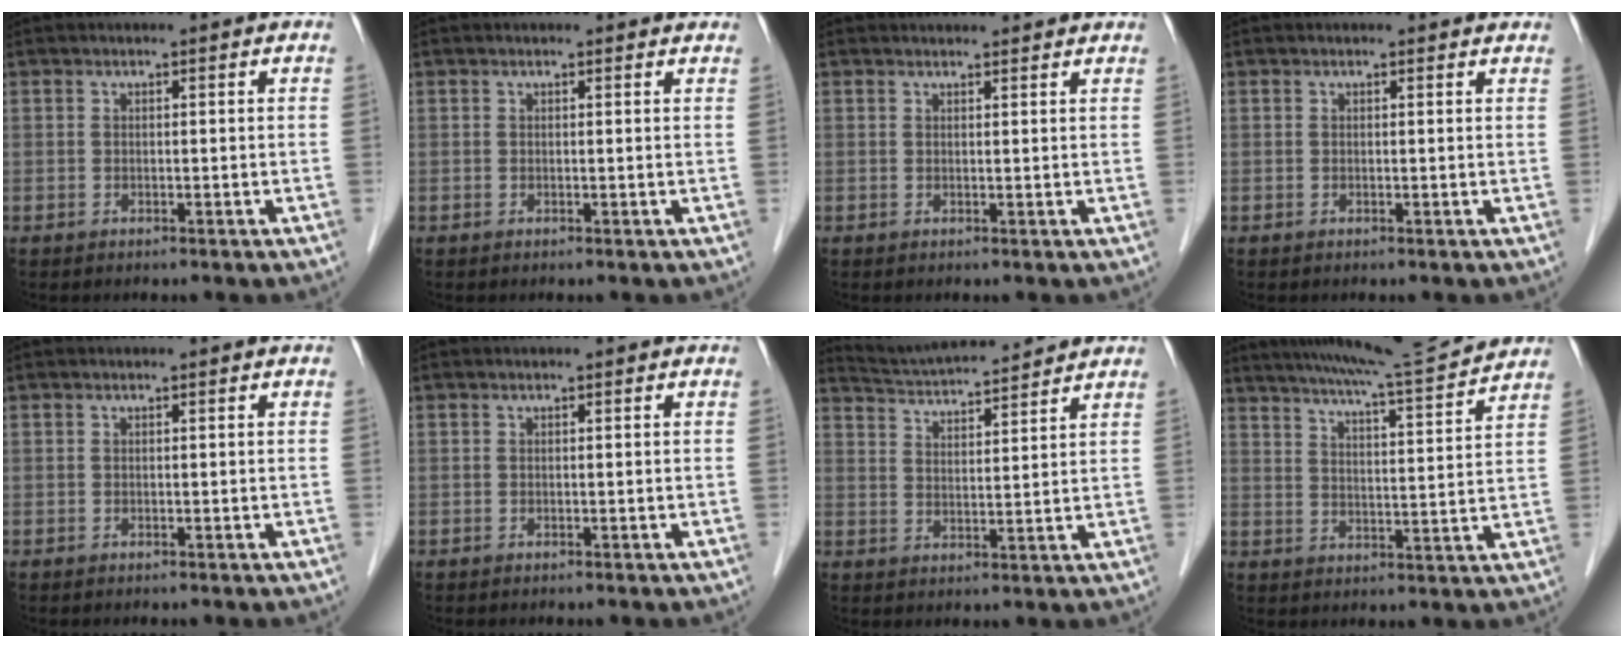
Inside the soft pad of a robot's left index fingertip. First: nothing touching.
{"total": 2.2, "force": [2.1, 0.4, 0.4], "torque": [-0.013, 0.015, 0.018]}
{"total": 5.1, "force": [5.0, 0.8, 1.1], "torque": [-0.012, 0.025, 0.055]}
{"total": 1.9, "force": [1.8, 0.4, 0.2], "torque": [-0.012, 0.011, 0.014]}
{"total": 0.0}
{"total": 0.0}
{"total": 10.8, "force": [10.4, 0.3, 3.1], "torque": [-0.064, 0.019, 0.165]}
{"total": 13.8, "force": [12.9, -1.1, 4.8], "torque": [-0.091, -0.016, 0.185]}